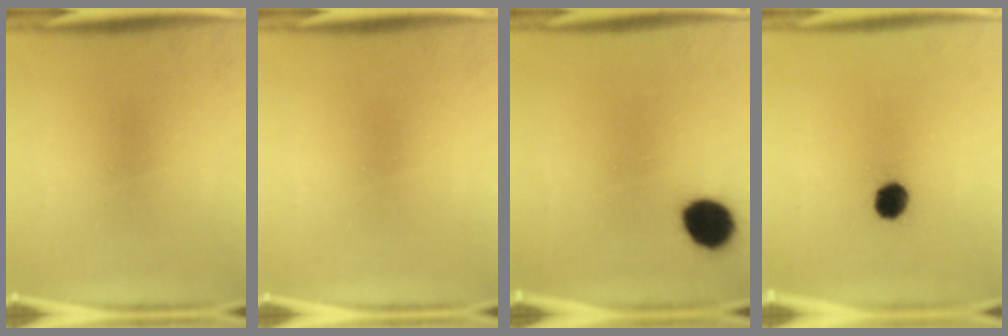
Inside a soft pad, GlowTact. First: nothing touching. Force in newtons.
{"total": 0.0}
{"total": 9.2}
{"total": 5.4}